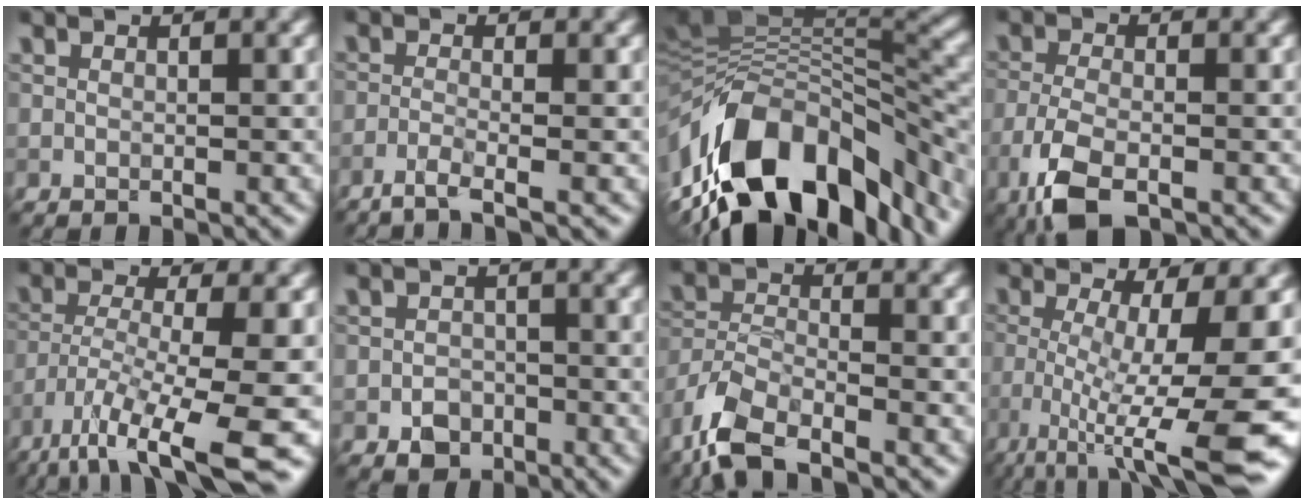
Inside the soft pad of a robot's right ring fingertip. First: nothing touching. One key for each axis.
{"total": 2.4, "fx": -1.5, "fy": 0.3, "fz": 1.8, "tx": -0.031, "ty": -0.001, "tz": -0.045}
{"total": 15.1, "fx": -7.1, "fy": 6.7, "fz": 11.4, "tx": -0.196, "ty": 0.016, "tz": -0.119}
{"total": 5.2, "fx": -3.1, "fy": 1.9, "fz": 3.8, "tx": -0.089, "ty": -0.010, "tz": -0.069}
{"total": 10.9, "fx": -6.4, "fy": 2.5, "fz": 8.5, "tx": -0.149, "ty": -0.017, "tz": -0.108}
{"total": 2.4, "fx": -1.2, "fy": 1.9, "fz": 0.9, "tx": -0.006, "ty": -0.001, "tz": -0.024}
{"total": 6.6, "fx": -4.8, "fy": 2.5, "fz": 3.8, "tx": -0.077, "ty": -0.006, "tz": -0.104}
{"total": 11.4, "fx": -2.9, "fy": 2.6, "fz": 10.7, "tx": -0.171, "ty": -0.016, "tz": -0.044}